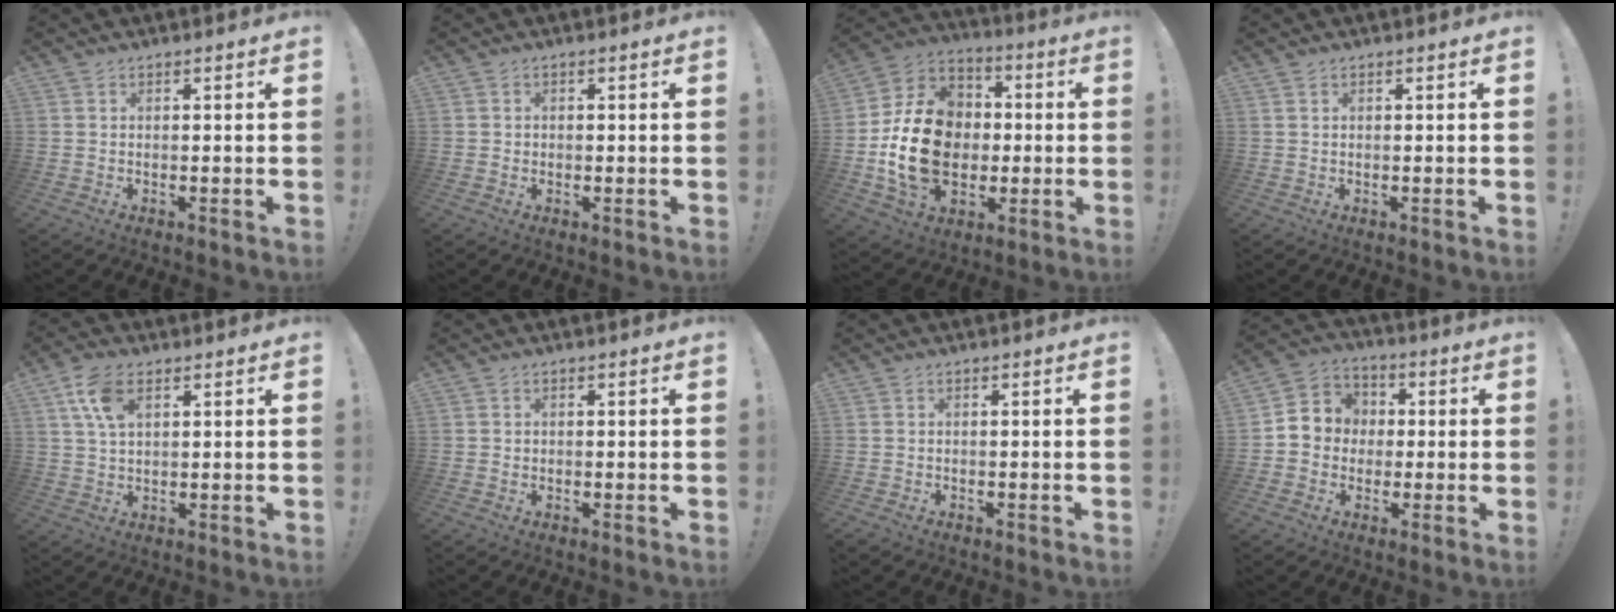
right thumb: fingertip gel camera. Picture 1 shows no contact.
{"total": 0.9, "force": [-0.1, 0.8, 0.3], "torque": [-0.004, 0.003, -0.003]}
{"total": 20.6, "force": [-2.2, 15.7, 13.1], "torque": [-0.228, 0.022, -0.022]}
{"total": 0.0}
{"total": 8.0, "force": [3.4, 4.3, 5.9], "torque": [-0.111, -0.002, 0.064]}
{"total": 0.6, "force": [0.0, 0.6, 0.2], "torque": [-0.003, 0.003, -0.001]}
{"total": 0.5, "force": [-0.4, 0.3, 0.3], "torque": [-0.007, 0.004, -0.006]}
{"total": 8.1, "force": [-0.9, 7.9, 1.8], "torque": [-0.018, 0.015, -0.008]}